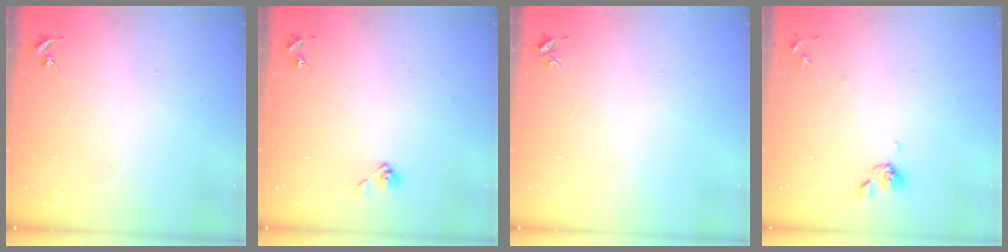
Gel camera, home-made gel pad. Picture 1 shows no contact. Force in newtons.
{"total": 5.4, "press": 5.0, "slide": 2.2}
{"total": 3.1, "press": 3.0, "slide": 0.3}
{"total": 7.1, "press": 6.8, "slide": 1.8}